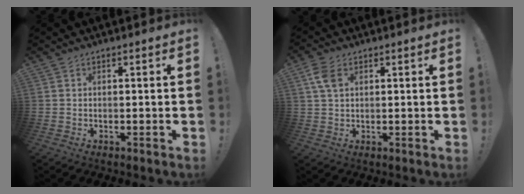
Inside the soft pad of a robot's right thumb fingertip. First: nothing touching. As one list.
[{"total": 5.9, "force": [2.3, 3.6, 4.1], "torque": [-0.076, -0.002, 0.043]}]